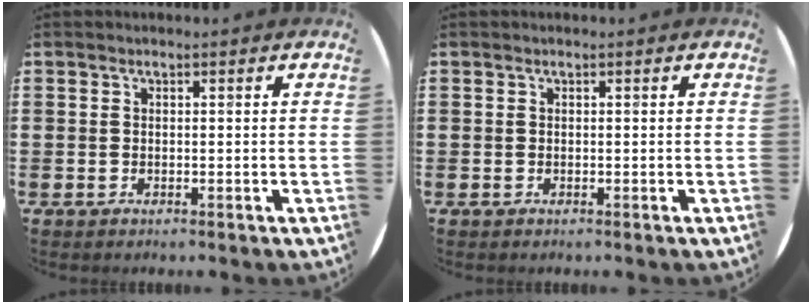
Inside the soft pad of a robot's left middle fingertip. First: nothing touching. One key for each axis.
{"total": 0.0}